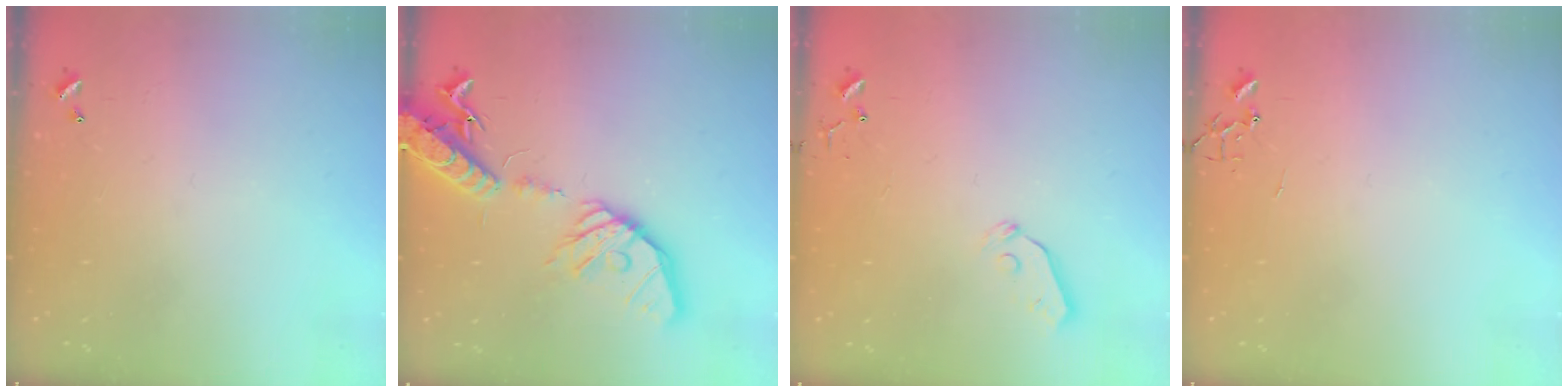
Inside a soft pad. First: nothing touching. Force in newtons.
{"total": 22.7, "press": 22.4, "slide": 3.7}
{"total": 3.8, "press": 3.8, "slide": 0.3}
{"total": 0.0}